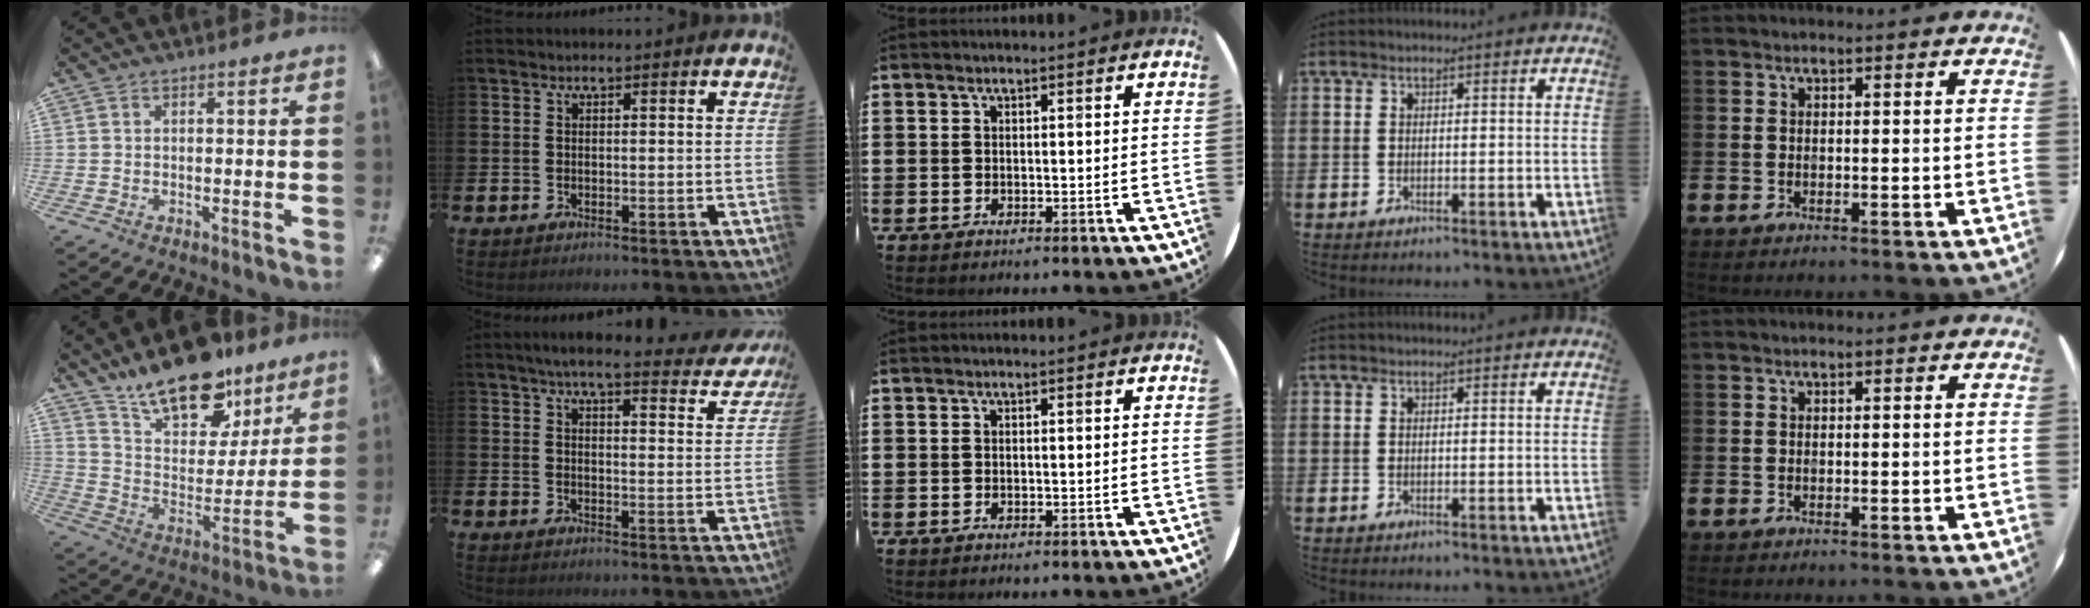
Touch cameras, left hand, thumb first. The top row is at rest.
{"thumb": {"total": 20.0, "force": [14.8, 9.5, 9.5], "torque": [-0.153, -0.096, 0.260]}, "index": {"total": 5.3, "force": [4.7, 0.5, 2.3], "torque": [-0.049, -0.028, 0.078]}}